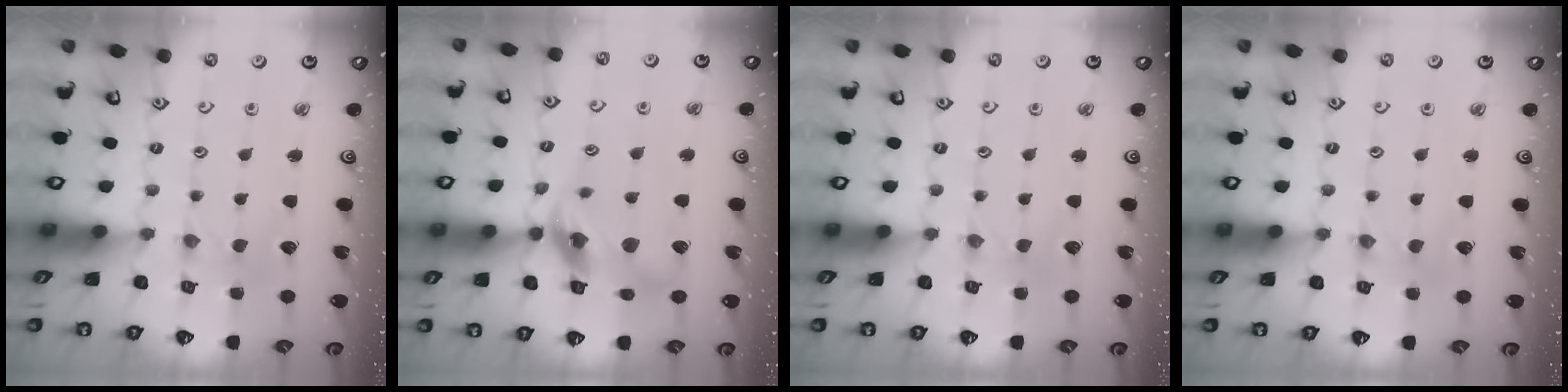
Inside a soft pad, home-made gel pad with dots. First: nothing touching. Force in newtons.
{"total": 13.2, "press": 13.1, "slide": 1.5}
{"total": 0.0}
{"total": 0.7, "press": 0.7, "slide": 0.2}